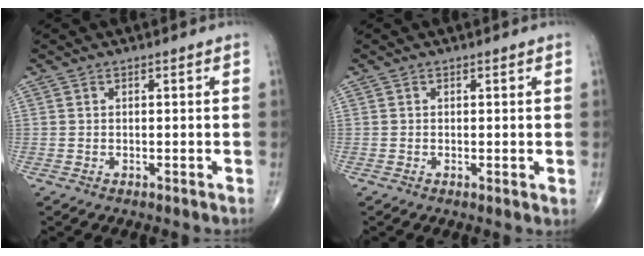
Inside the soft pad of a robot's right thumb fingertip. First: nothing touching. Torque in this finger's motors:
{"motor_torque": [-0.15, 0.03, 0.10, 0.11, 0.00]}